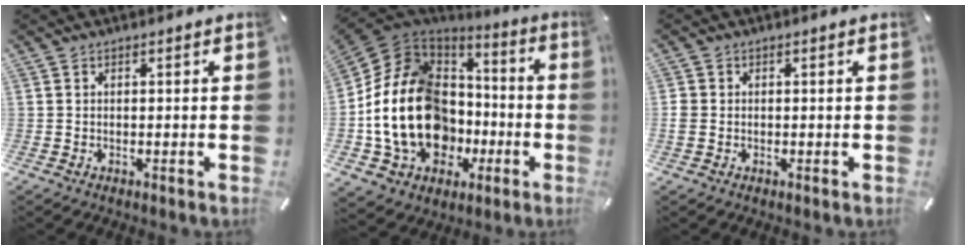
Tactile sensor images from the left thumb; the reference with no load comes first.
{"total": 22.1, "force": [-4.3, 16.9, 13.6], "torque": [-0.329, 0.012, -0.063]}
{"total": 1.5, "force": [-0.2, 1.4, 0.6], "torque": [-0.010, 0.005, -0.005]}